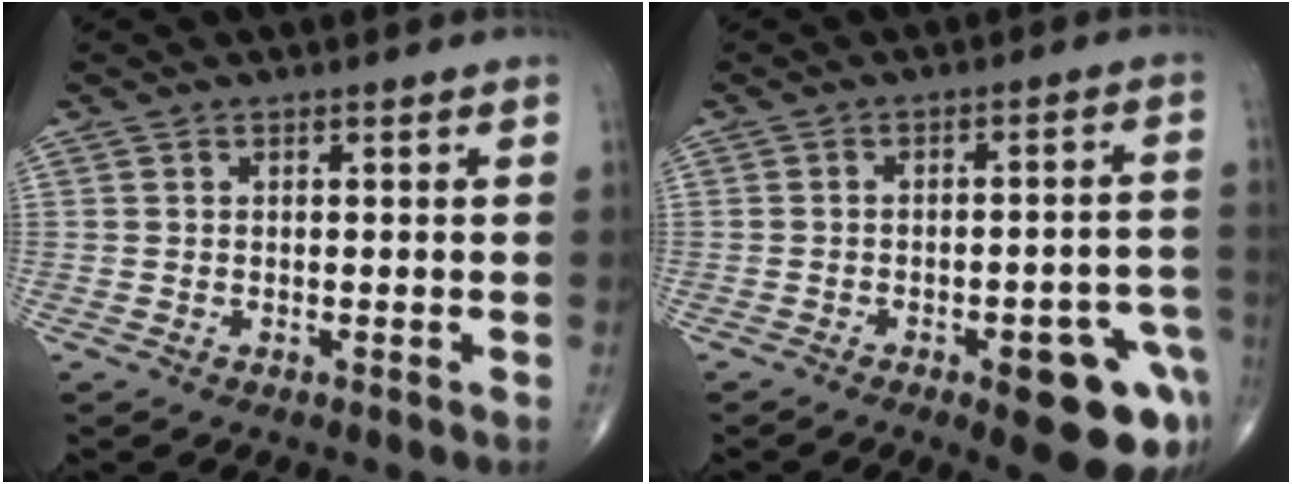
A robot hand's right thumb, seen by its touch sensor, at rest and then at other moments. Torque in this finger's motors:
{"motor_torque": [1.90, 1.71, 0.19, -0.29, 0.29]}